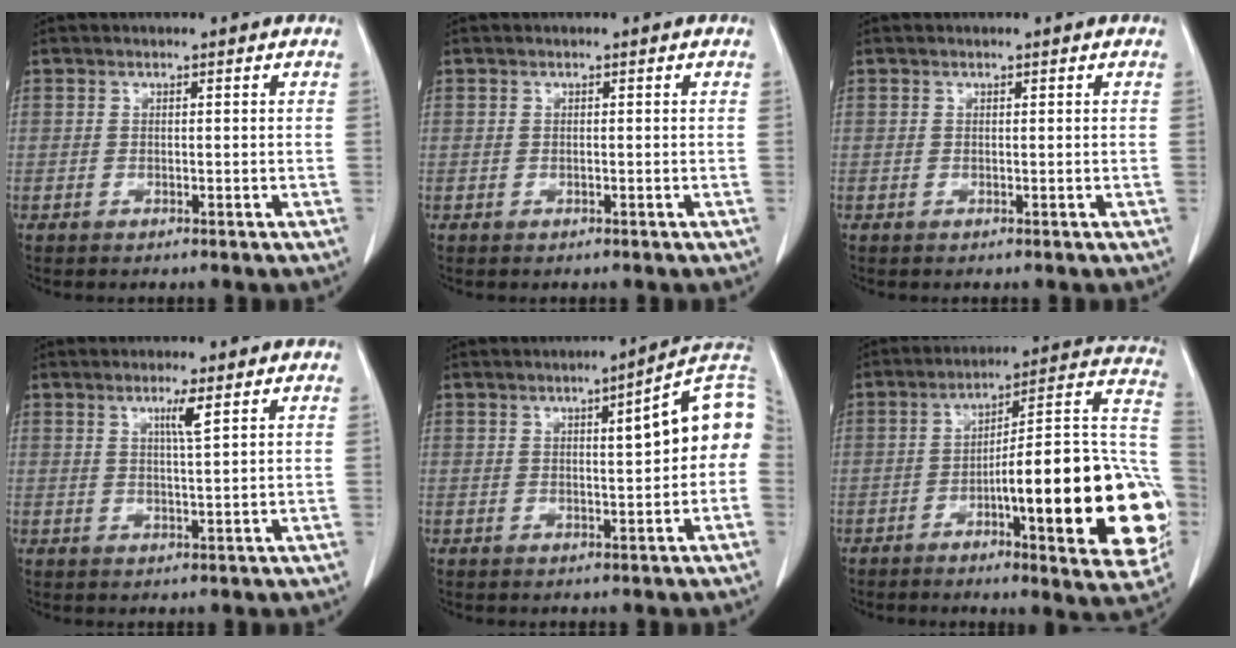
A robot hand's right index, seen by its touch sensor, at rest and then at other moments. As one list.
[{"total": 0.0}, {"total": 0.0}, {"total": 2.9, "force": [1.4, -0.5, 2.5], "torque": [-0.046, -0.005, 0.026]}, {"total": 9.4, "force": [1.0, 1.3, 9.2], "torque": [-0.121, 0.027, 0.009]}, {"total": 24.8, "force": [-5.9, 4.2, 23.7], "torque": [-0.240, 0.022, -0.072]}]